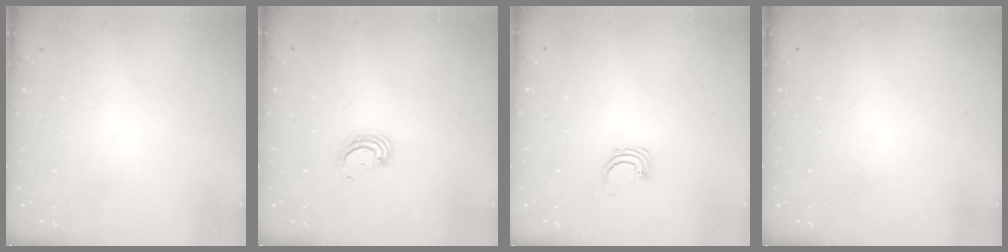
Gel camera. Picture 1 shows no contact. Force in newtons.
{"total": 3.3, "press": 3.3, "slide": 0.2}
{"total": 2.5, "press": 2.5, "slide": 0.1}
{"total": 0.0}